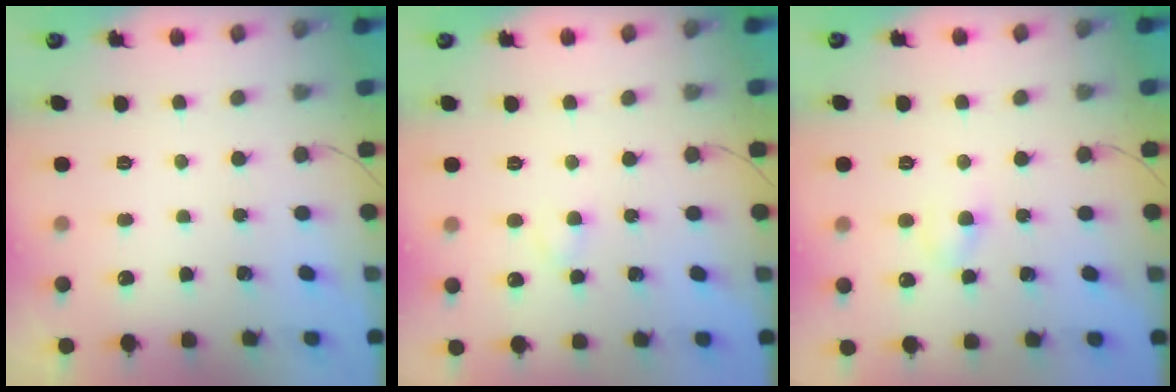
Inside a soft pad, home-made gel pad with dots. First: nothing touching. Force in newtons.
{"total": 2.3, "press": 2.0, "slide": 1.0}
{"total": 3.5, "press": 3.3, "slide": 1.3}